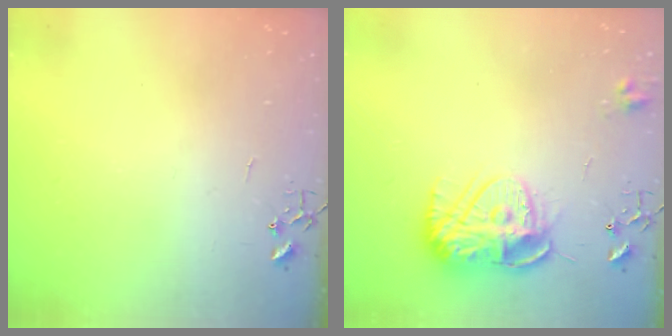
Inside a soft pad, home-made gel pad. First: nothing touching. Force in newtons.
{"total": 12.6, "press": 12.6, "slide": 1.1}